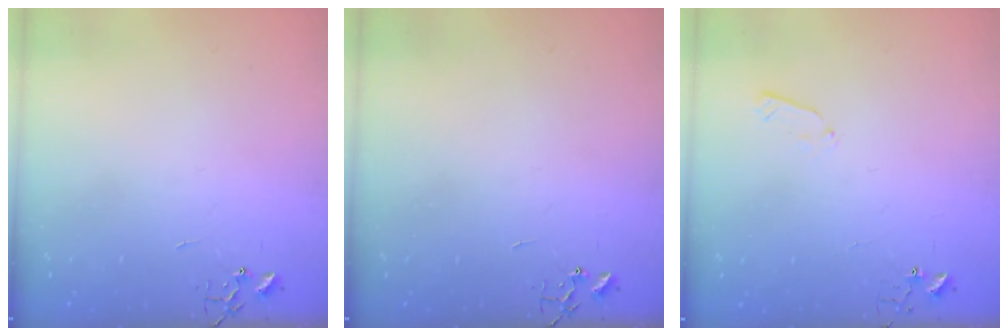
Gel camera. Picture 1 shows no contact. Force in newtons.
{"total": 0.0}
{"total": 3.4, "press": 3.4, "slide": 0.5}